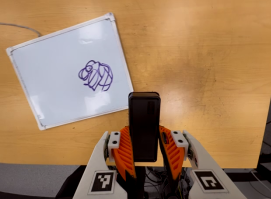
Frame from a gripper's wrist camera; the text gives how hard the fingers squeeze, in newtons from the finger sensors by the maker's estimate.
{"total": 5.8, "left": 4.0, "right": 7.6}